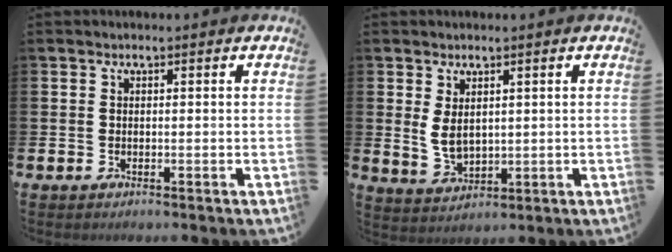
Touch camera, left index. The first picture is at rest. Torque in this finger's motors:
{"motor_torque": [0.24, 0.11, 0.12, 0.13]}